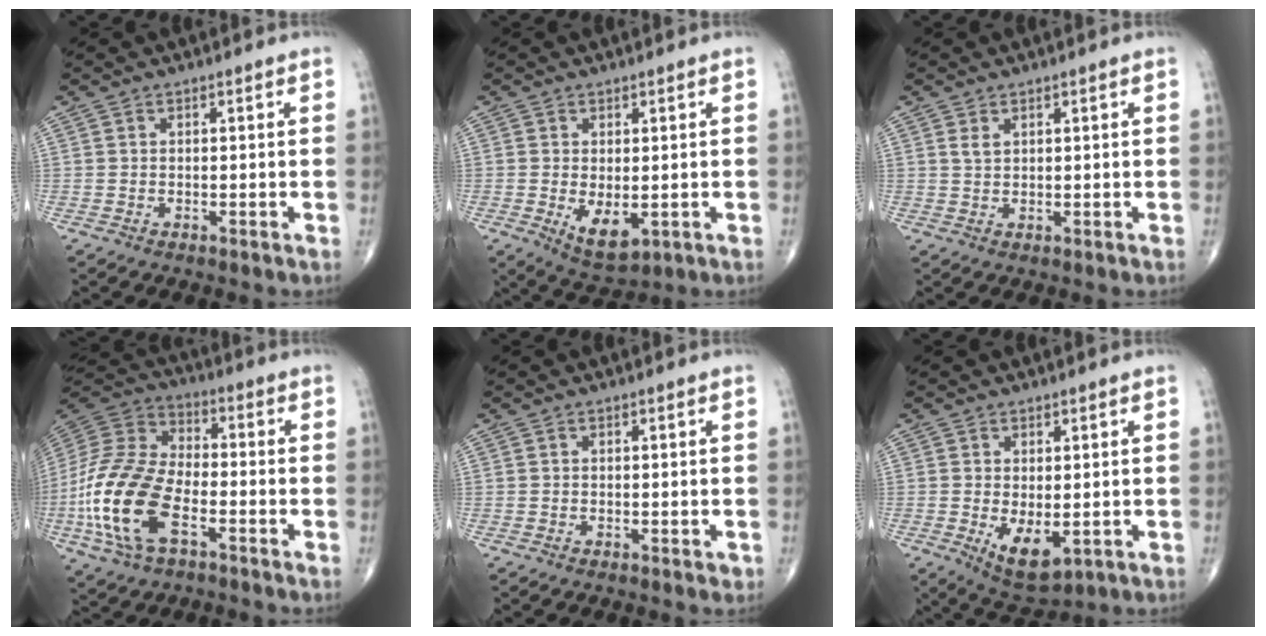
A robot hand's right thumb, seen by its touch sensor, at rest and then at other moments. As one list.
[{"total": 6.3, "force": [-1.1, 3.2, 5.2], "torque": [-0.078, -0.016, -0.003]}, {"total": 1.7, "force": [0.9, 0.9, 1.1], "torque": [-0.020, -0.001, 0.023]}, {"total": 19.6, "force": [-6.4, 10.1, 15.4], "torque": [-0.333, 0.019, -0.124]}, {"total": 0.6, "force": [-0.2, 0.4, 0.4], "torque": [-0.002, 0.000, -0.005]}, {"total": 7.0, "force": [-1.3, 3.5, 5.9], "torque": [-0.087, -0.018, -0.005]}]